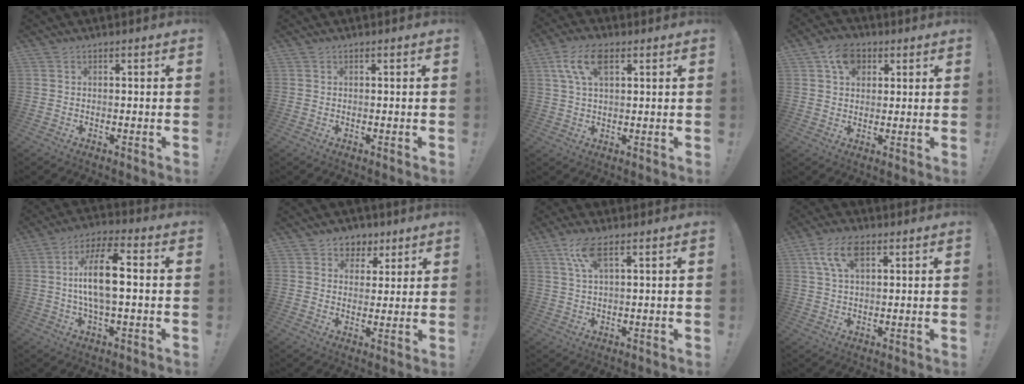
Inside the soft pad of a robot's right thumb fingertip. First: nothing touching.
{"total": 0.0}
{"total": 9.4, "force": [3.8, 4.4, 7.3], "torque": [-0.140, 0.005, 0.072]}
{"total": 8.0, "force": [3.8, 5.9, 3.9], "torque": [-0.061, -0.004, 0.072]}
{"total": 13.1, "force": [0.3, 4.6, 12.2], "torque": [-0.220, 0.006, -0.001]}
{"total": 6.1, "force": [3.0, 5.3, 0.7], "torque": [-0.001, -0.021, 0.060]}
{"total": 6.6, "force": [3.3, 1.7, 5.4], "torque": [-0.102, -0.002, 0.059]}
{"total": 8.8, "force": [3.9, 4.4, 6.5], "torque": [-0.121, 0.000, 0.071]}